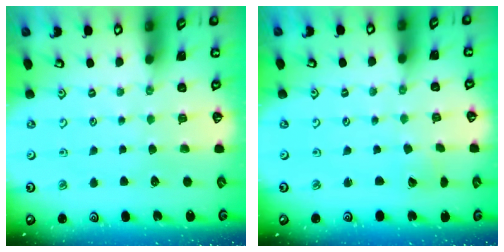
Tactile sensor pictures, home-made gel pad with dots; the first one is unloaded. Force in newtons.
{"total": 2.0, "press": 2.0, "slide": 0.2}